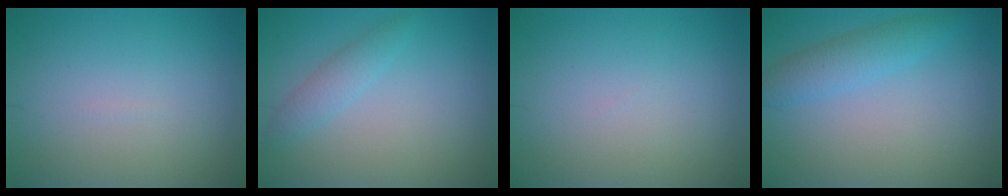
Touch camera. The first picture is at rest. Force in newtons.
{"total": 1.8, "press": 1.8, "slide": 0.1}
{"total": 0.0}
{"total": 2.7, "press": 2.7, "slide": 0.1}